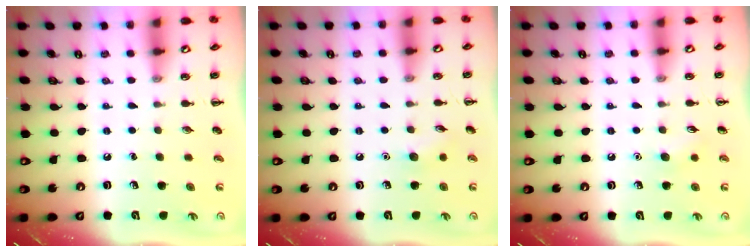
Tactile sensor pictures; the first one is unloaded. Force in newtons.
{"total": 5.3, "press": 5.1, "slide": 1.3}
{"total": 5.7, "press": 5.4, "slide": 1.8}